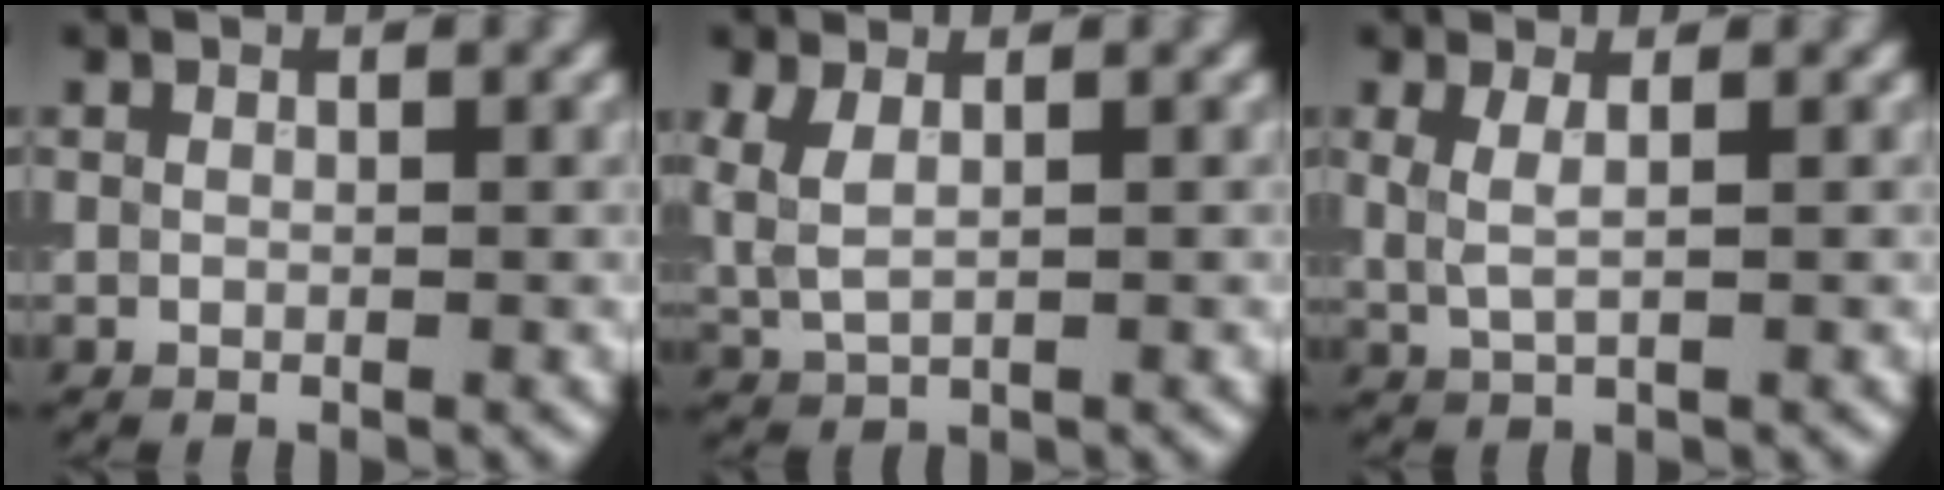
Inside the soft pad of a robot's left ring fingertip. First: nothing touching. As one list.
[{"total": 2.6, "force": [0.8, 1.2, 2.1], "torque": [-0.055, -0.001, 0.021]}, {"total": 1.9, "force": [0.7, 0.6, 1.6], "torque": [-0.030, -0.006, 0.013]}]